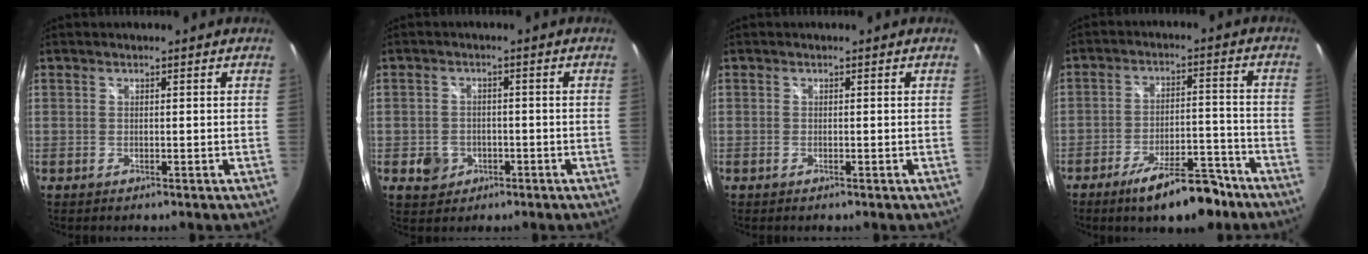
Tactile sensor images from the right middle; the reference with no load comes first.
{"total": 4.6, "force": [-1.8, 4.0, 1.4], "torque": [-0.040, 0.005, -0.022]}
{"total": 0.0}
{"total": 12.0, "force": [-8.9, 3.6, 7.3], "torque": [-0.126, 0.006, -0.130]}